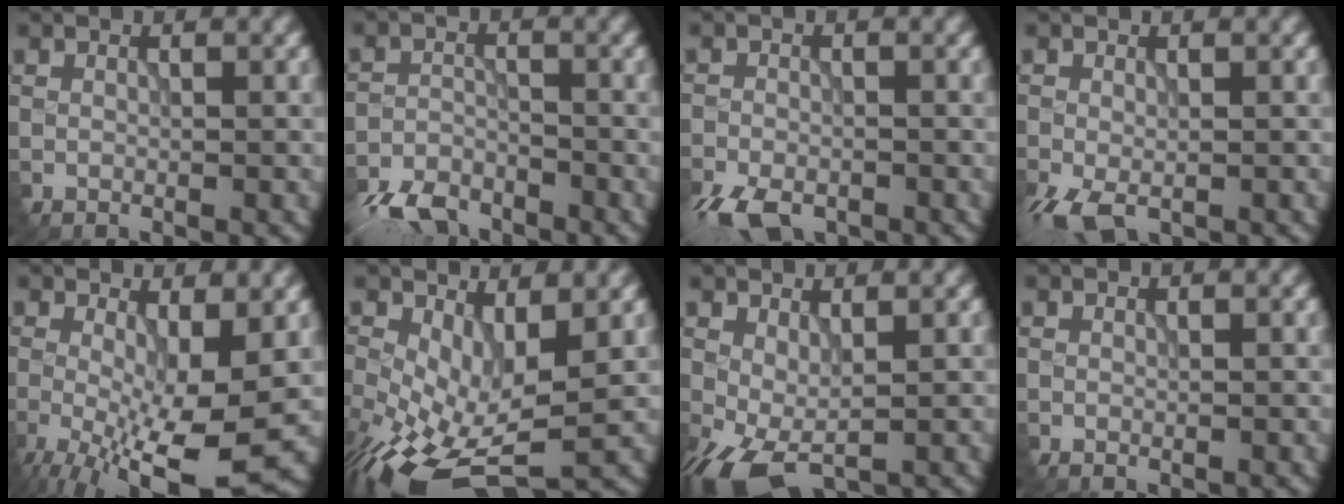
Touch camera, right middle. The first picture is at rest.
{"total": 5.3, "force": [-4.7, 1.9, 1.7], "torque": [-0.033, -0.011, -0.097]}
{"total": 5.3, "force": [-3.9, 2.3, 2.8], "torque": [-0.055, -0.018, -0.078]}
{"total": 3.5, "force": [-1.9, 1.7, 2.4], "torque": [-0.058, -0.013, -0.038]}
{"total": 10.2, "force": [-3.2, 2.9, 9.2], "torque": [-0.167, -0.019, -0.048]}
{"total": 8.8, "force": [-2.0, 4.4, 7.4], "torque": [-0.163, -0.025, -0.028]}
{"total": 4.3, "force": [-1.5, 2.0, 3.5], "torque": [-0.089, -0.003, -0.029]}
{"total": 0.0}